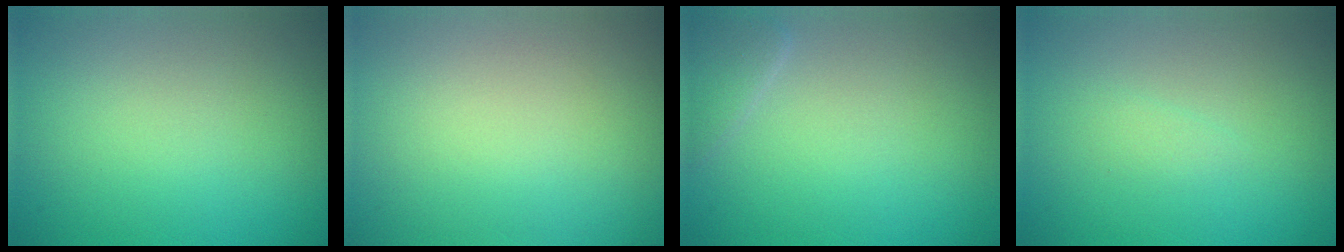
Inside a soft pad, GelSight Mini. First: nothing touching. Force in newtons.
{"total": 0.0}
{"total": 1.4, "press": 1.4, "slide": 0.1}
{"total": 0.7, "press": 0.7, "slide": 0.1}